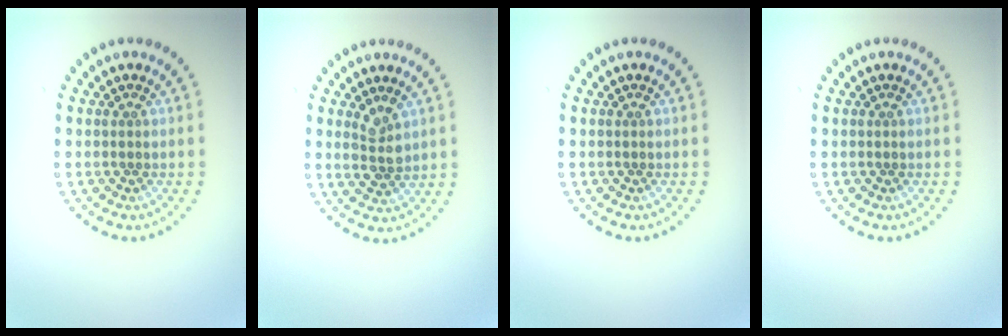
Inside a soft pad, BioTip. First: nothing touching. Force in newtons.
{"total": 2.4, "press": 2.2, "slide": 0.9}
{"total": 0.0}
{"total": 0.0}